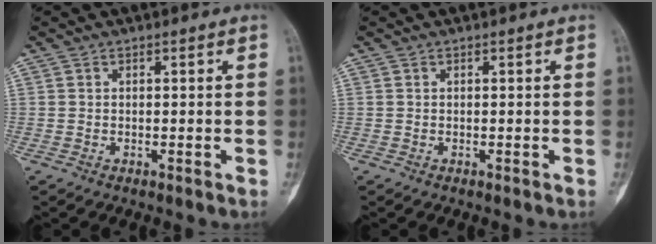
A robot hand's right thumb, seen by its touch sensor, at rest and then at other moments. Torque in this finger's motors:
{"motor_torque": [0.03, 0.03, 0.00, 0.00, 0.00]}